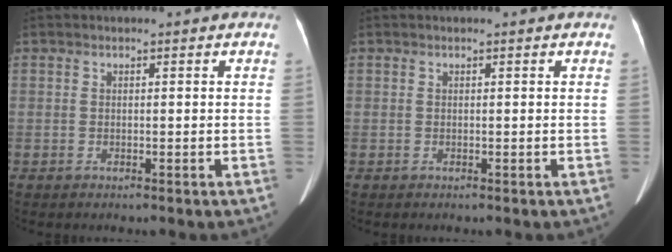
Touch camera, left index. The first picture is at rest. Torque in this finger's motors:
{"motor_torque": [-0.25, 0.09, 0.00, 0.00]}